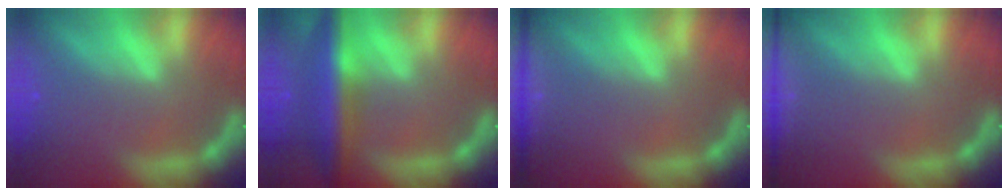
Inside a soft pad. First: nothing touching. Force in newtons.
{"total": 7.5}
{"total": 4.5}
{"total": 6.5}